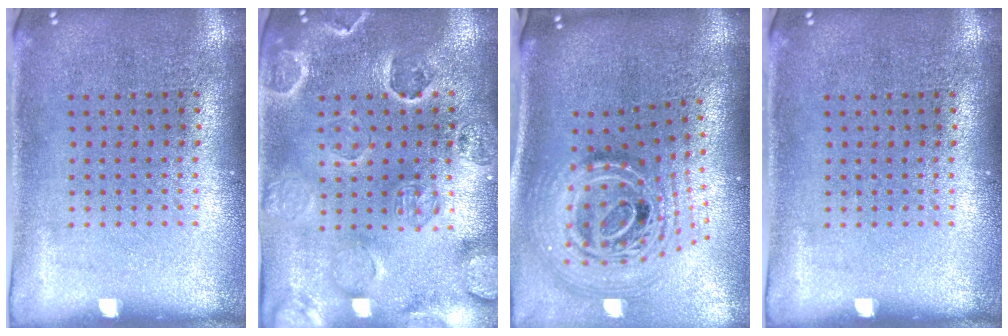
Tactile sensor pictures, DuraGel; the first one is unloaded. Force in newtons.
{"total": 2.7, "press": 2.6, "slide": 0.6}
{"total": 2.9, "press": 2.0, "slide": 2.2}
{"total": 0.0}